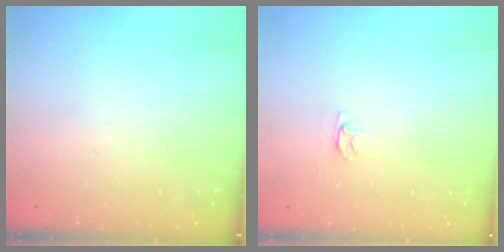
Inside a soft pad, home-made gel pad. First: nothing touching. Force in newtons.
{"total": 2.1, "press": 2.1, "slide": 0.2}